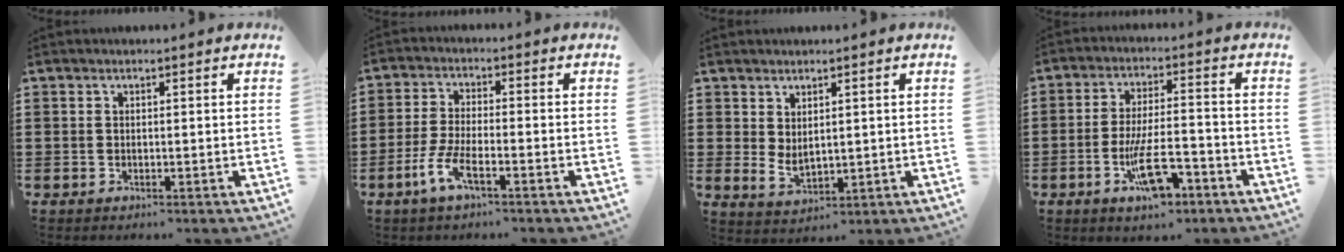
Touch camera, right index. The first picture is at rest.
{"total": 5.2, "force": [-3.0, 1.0, 4.1], "torque": [-0.102, -0.012, -0.062]}
{"total": 2.6, "force": [1.2, 1.4, 1.8], "torque": [-0.037, 0.002, 0.023]}
{"total": 10.0, "force": [-4.5, 3.3, 8.3], "torque": [-0.155, 0.004, -0.077]}